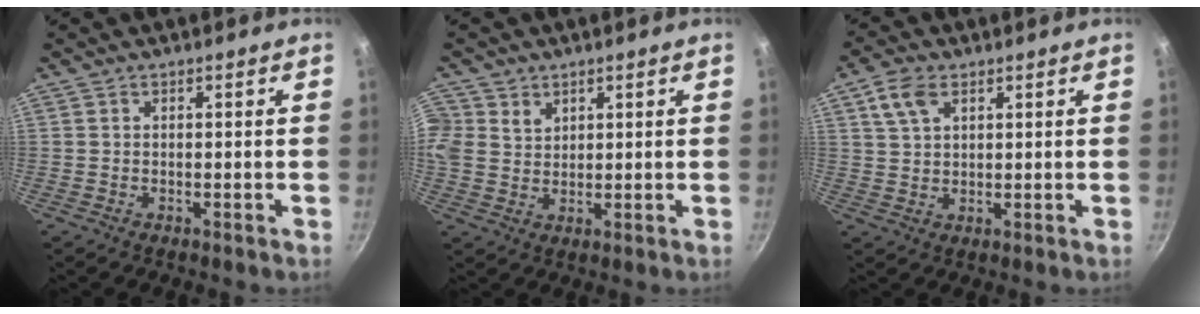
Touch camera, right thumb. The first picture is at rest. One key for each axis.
{"total": 9.4, "fx": 3.7, "fy": 8.0, "fz": 3.4, "tx": -0.079, "ty": 0.013, "tz": 0.078}
{"total": 5.9, "fx": 2.8, "fy": 3.5, "fz": 3.9, "tx": -0.067, "ty": 0.000, "tz": 0.055}